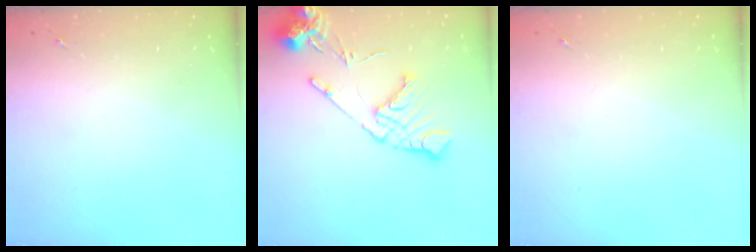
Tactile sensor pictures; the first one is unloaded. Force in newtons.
{"total": 15.5, "press": 15.4, "slide": 2.0}
{"total": 0.0}